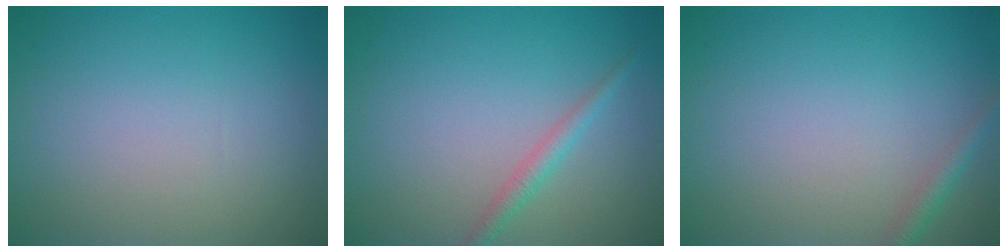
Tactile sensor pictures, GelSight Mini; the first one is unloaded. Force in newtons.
{"total": 1.6, "press": 1.6, "slide": 0.0}
{"total": 1.4, "press": 1.4, "slide": 0.1}